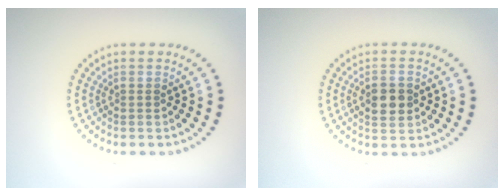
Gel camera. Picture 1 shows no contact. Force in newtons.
{"total": 3.0, "press": 3.0, "slide": 0.1}